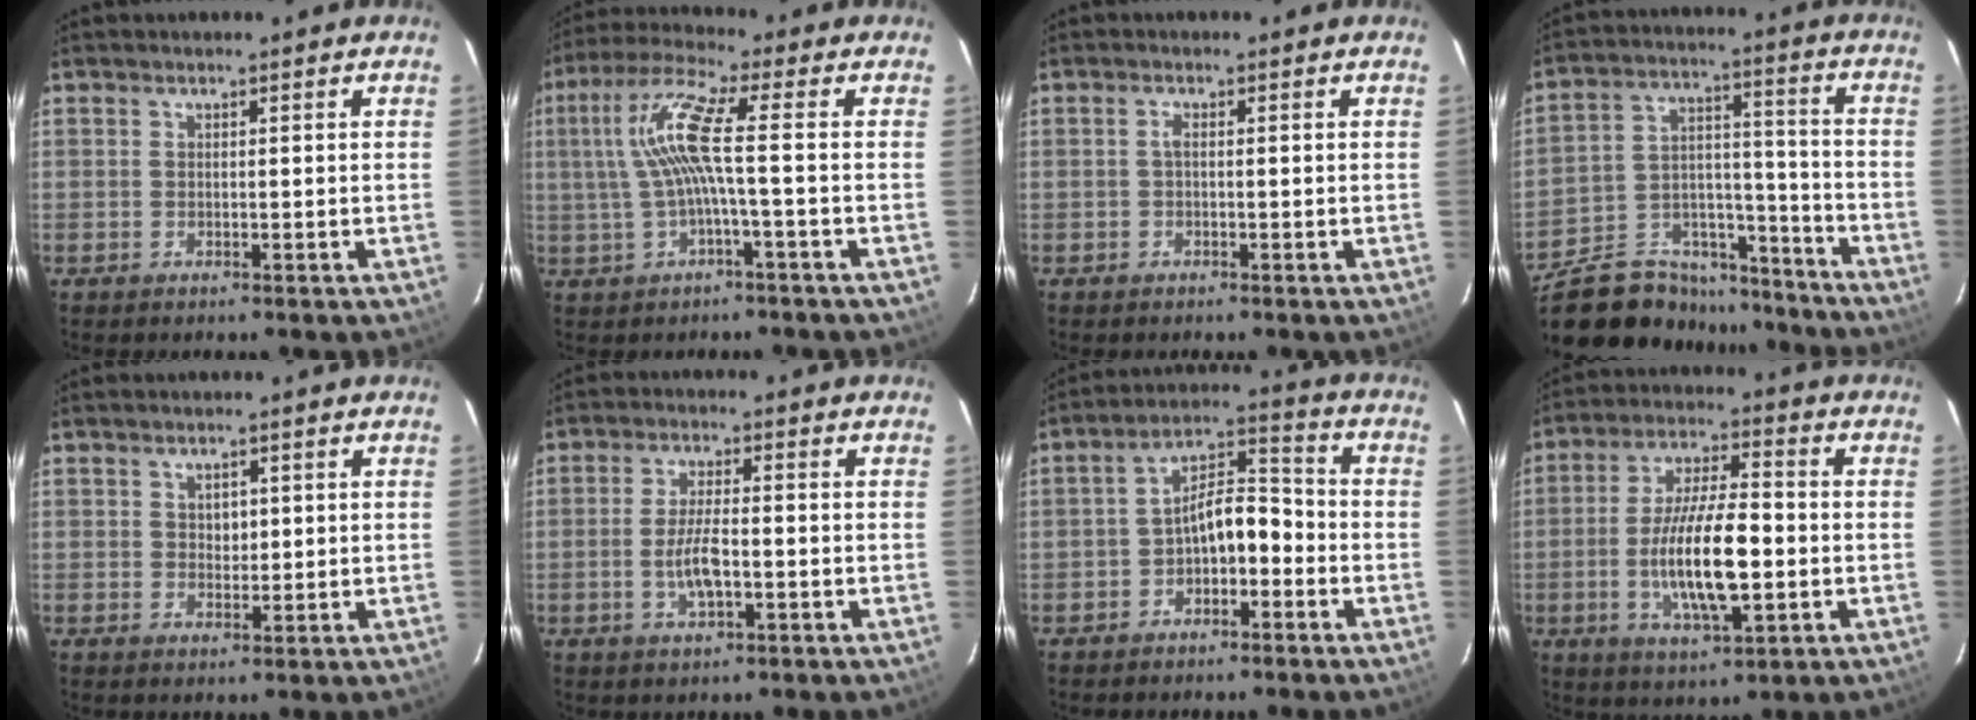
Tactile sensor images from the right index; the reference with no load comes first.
{"total": 9.2, "force": [-0.4, -0.9, 9.1], "torque": [-0.186, 0.007, 0.001]}
{"total": 0.9, "force": [-0.1, 0.3, 0.9], "torque": [-0.018, 0.004, -0.004]}
{"total": 21.2, "force": [-17.5, 9.6, 7.3], "torque": [-0.149, 0.051, -0.257]}
{"total": 2.2, "force": [0.6, 1.7, 1.2], "torque": [-0.015, 0.006, 0.012]}
{"total": 5.8, "force": [-1.6, 1.9, 5.3], "torque": [-0.106, -0.001, -0.028]}
{"total": 7.4, "force": [-3.0, 3.9, 5.5], "torque": [-0.096, 0.033, -0.041]}
{"total": 14.1, "force": [-2.7, 4.3, 13.2], "torque": [-0.254, -0.007, -0.046]}